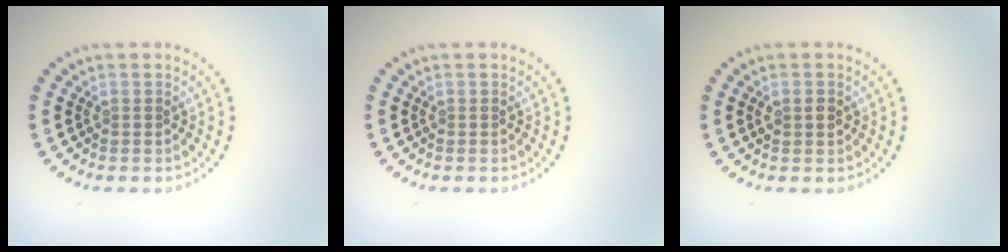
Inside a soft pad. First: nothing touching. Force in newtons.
{"total": 0.0}
{"total": 1.5, "press": 1.5, "slide": 0.1}